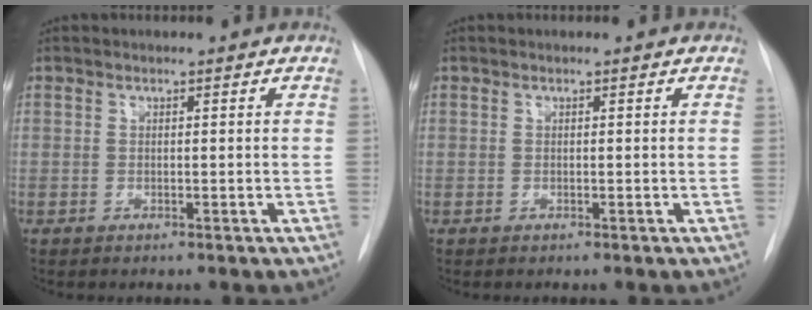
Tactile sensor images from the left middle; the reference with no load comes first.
{"total": 0.0}